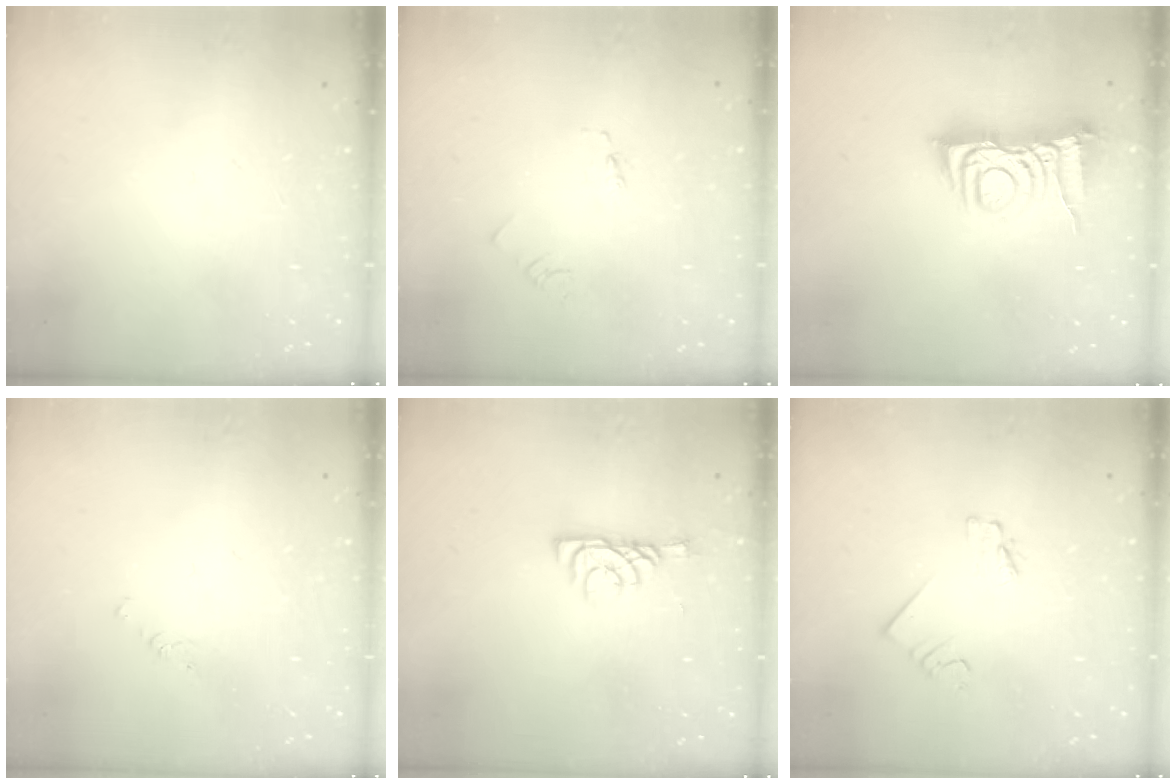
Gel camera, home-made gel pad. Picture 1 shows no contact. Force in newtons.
{"total": 1.8, "press": 1.8, "slide": 0.2}
{"total": 8.9, "press": 8.9, "slide": 1.1}
{"total": 1.2, "press": 1.2, "slide": 0.2}
{"total": 6.0, "press": 6.0, "slide": 0.7}
{"total": 1.6, "press": 1.5, "slide": 0.2}